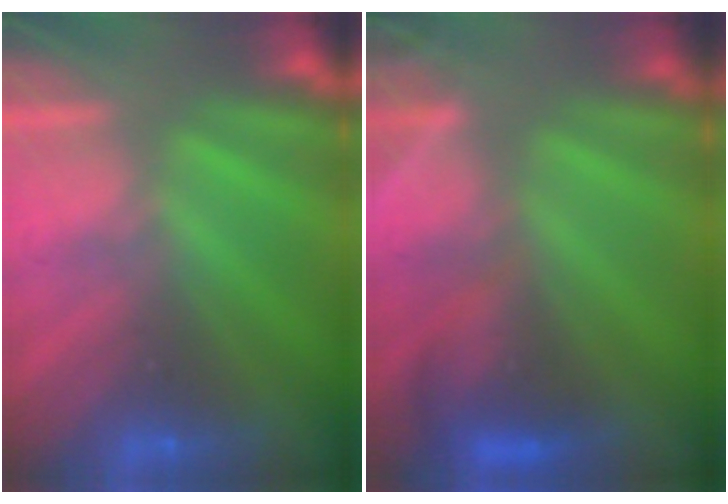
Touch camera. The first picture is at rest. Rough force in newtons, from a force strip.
{"total": 5.7}